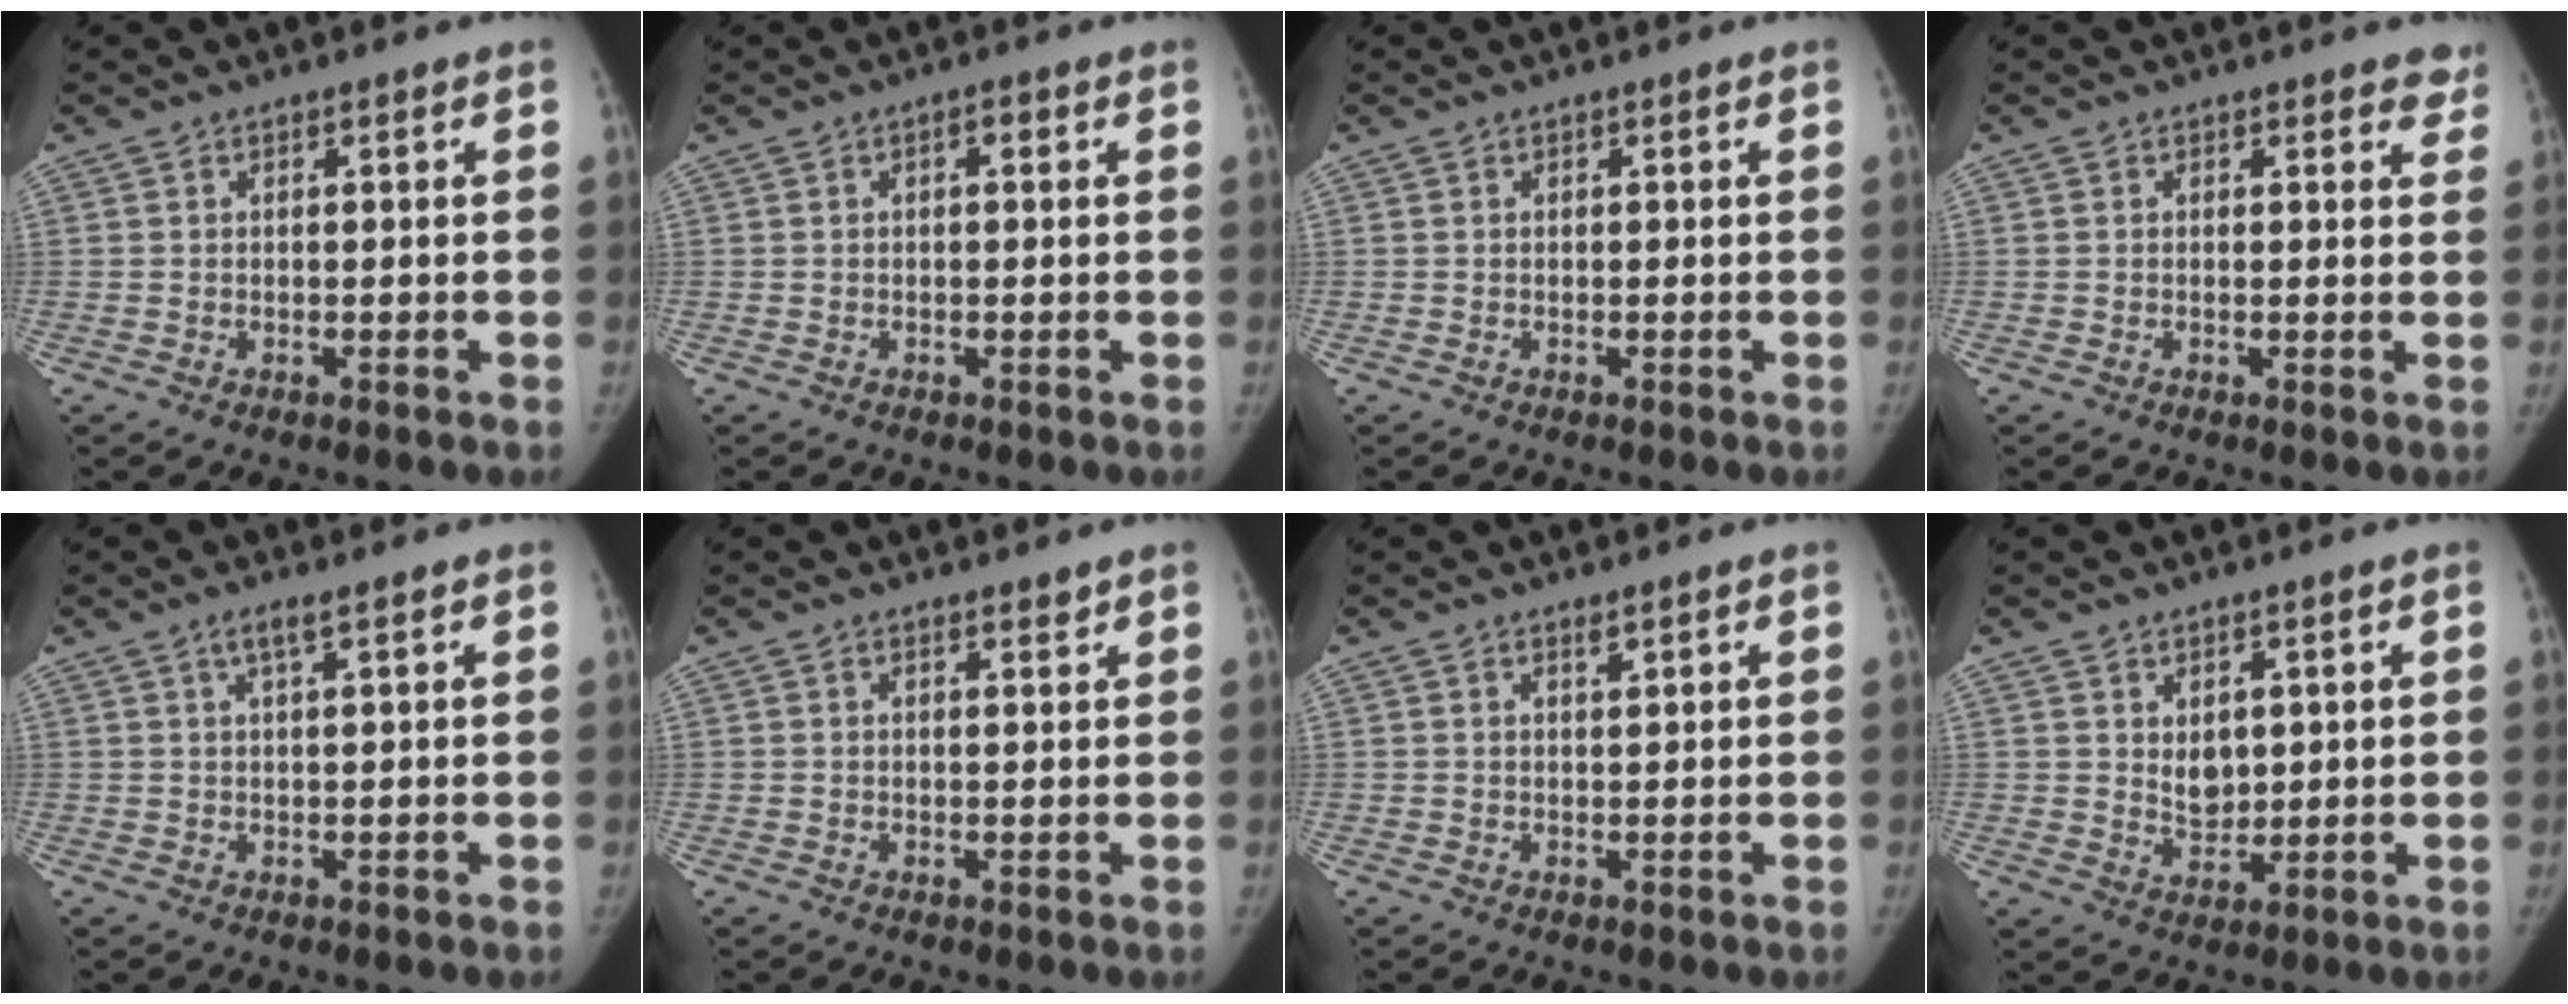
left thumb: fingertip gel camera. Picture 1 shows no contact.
{"total": 1.4, "force": [0.4, 0.6, 1.2], "torque": [-0.016, 0.004, 0.002]}
{"total": 0.0}
{"total": 3.3, "force": [2.8, 1.5, 1.0], "torque": [0.023, -0.011, 0.016]}
{"total": 2.0, "force": [1.2, 0.1, 1.6], "torque": [-0.037, 0.001, 0.025]}
{"total": 1.2, "force": [1.1, 0.3, 0.4], "torque": [-0.003, -0.009, 0.016]}
{"total": 1.0, "force": [0.8, 0.2, 0.6], "torque": [-0.008, -0.007, 0.015]}
{"total": 4.4, "force": [1.3, 3.2, 2.8], "torque": [-0.029, -0.015, 0.031]}